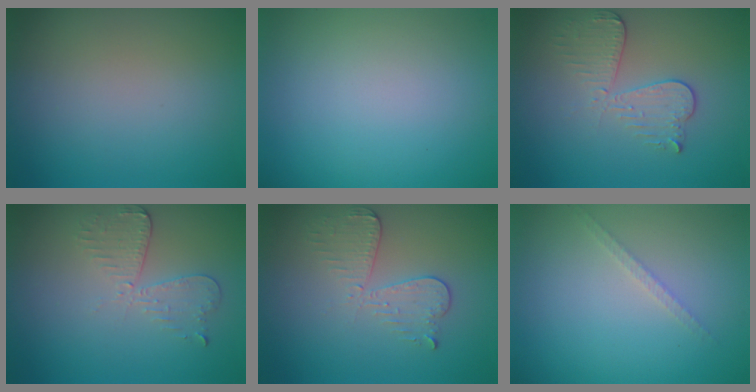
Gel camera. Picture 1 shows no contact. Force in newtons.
{"total": 0.0}
{"total": 3.4, "press": 3.0, "slide": 1.5}
{"total": 3.0, "press": 2.6, "slide": 1.5}
{"total": 3.2, "press": 2.9, "slide": 1.3}
{"total": 1.1, "press": 1.1, "slide": 0.2}